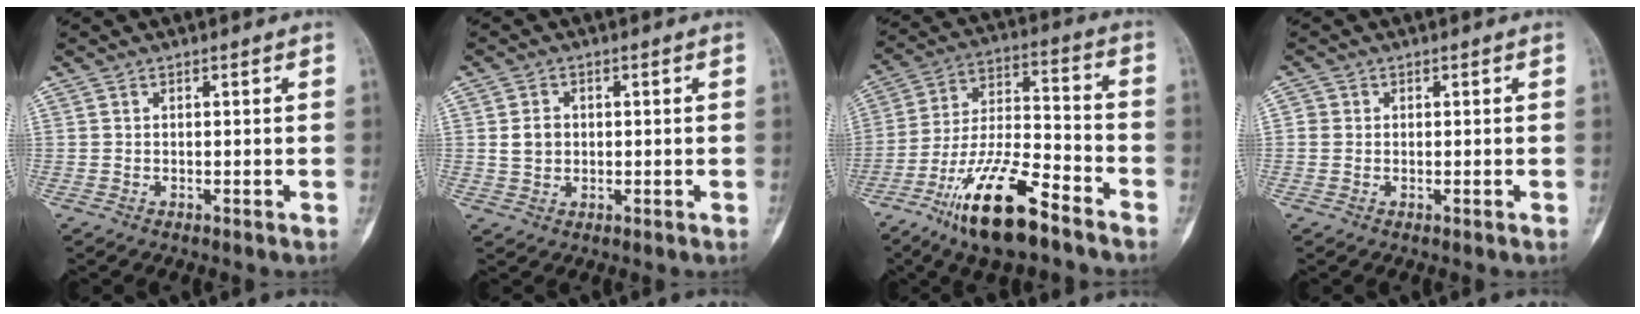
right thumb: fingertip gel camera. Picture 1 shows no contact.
{"total": 3.5, "force": [0.3, 2.9, 2.0], "torque": [-0.024, 0.005, 0.009]}
{"total": 17.7, "force": [-11.4, 5.1, 12.5], "torque": [-0.230, 0.068, -0.209]}
{"total": 1.4, "force": [0.1, 1.4, 0.3], "torque": [0.004, 0.004, -0.001]}